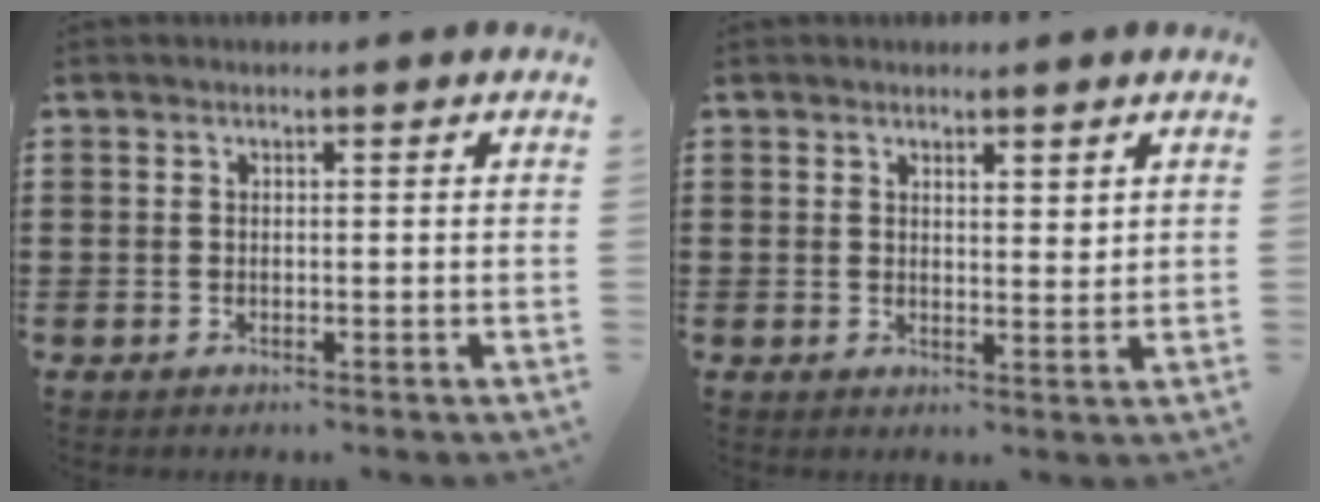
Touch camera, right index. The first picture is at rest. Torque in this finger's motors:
{"motor_torque": [-0.39, 0.53, 0.03, -0.01]}